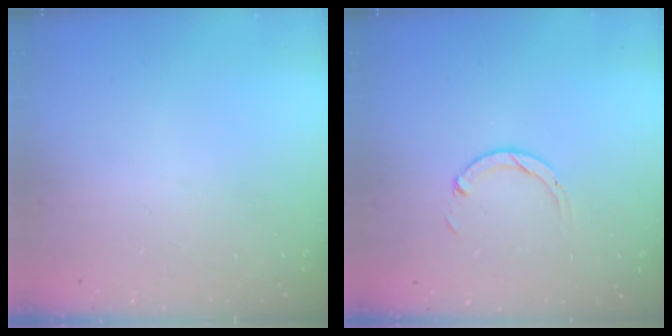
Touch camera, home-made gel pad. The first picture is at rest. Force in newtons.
{"total": 3.0, "press": 2.9, "slide": 0.4}